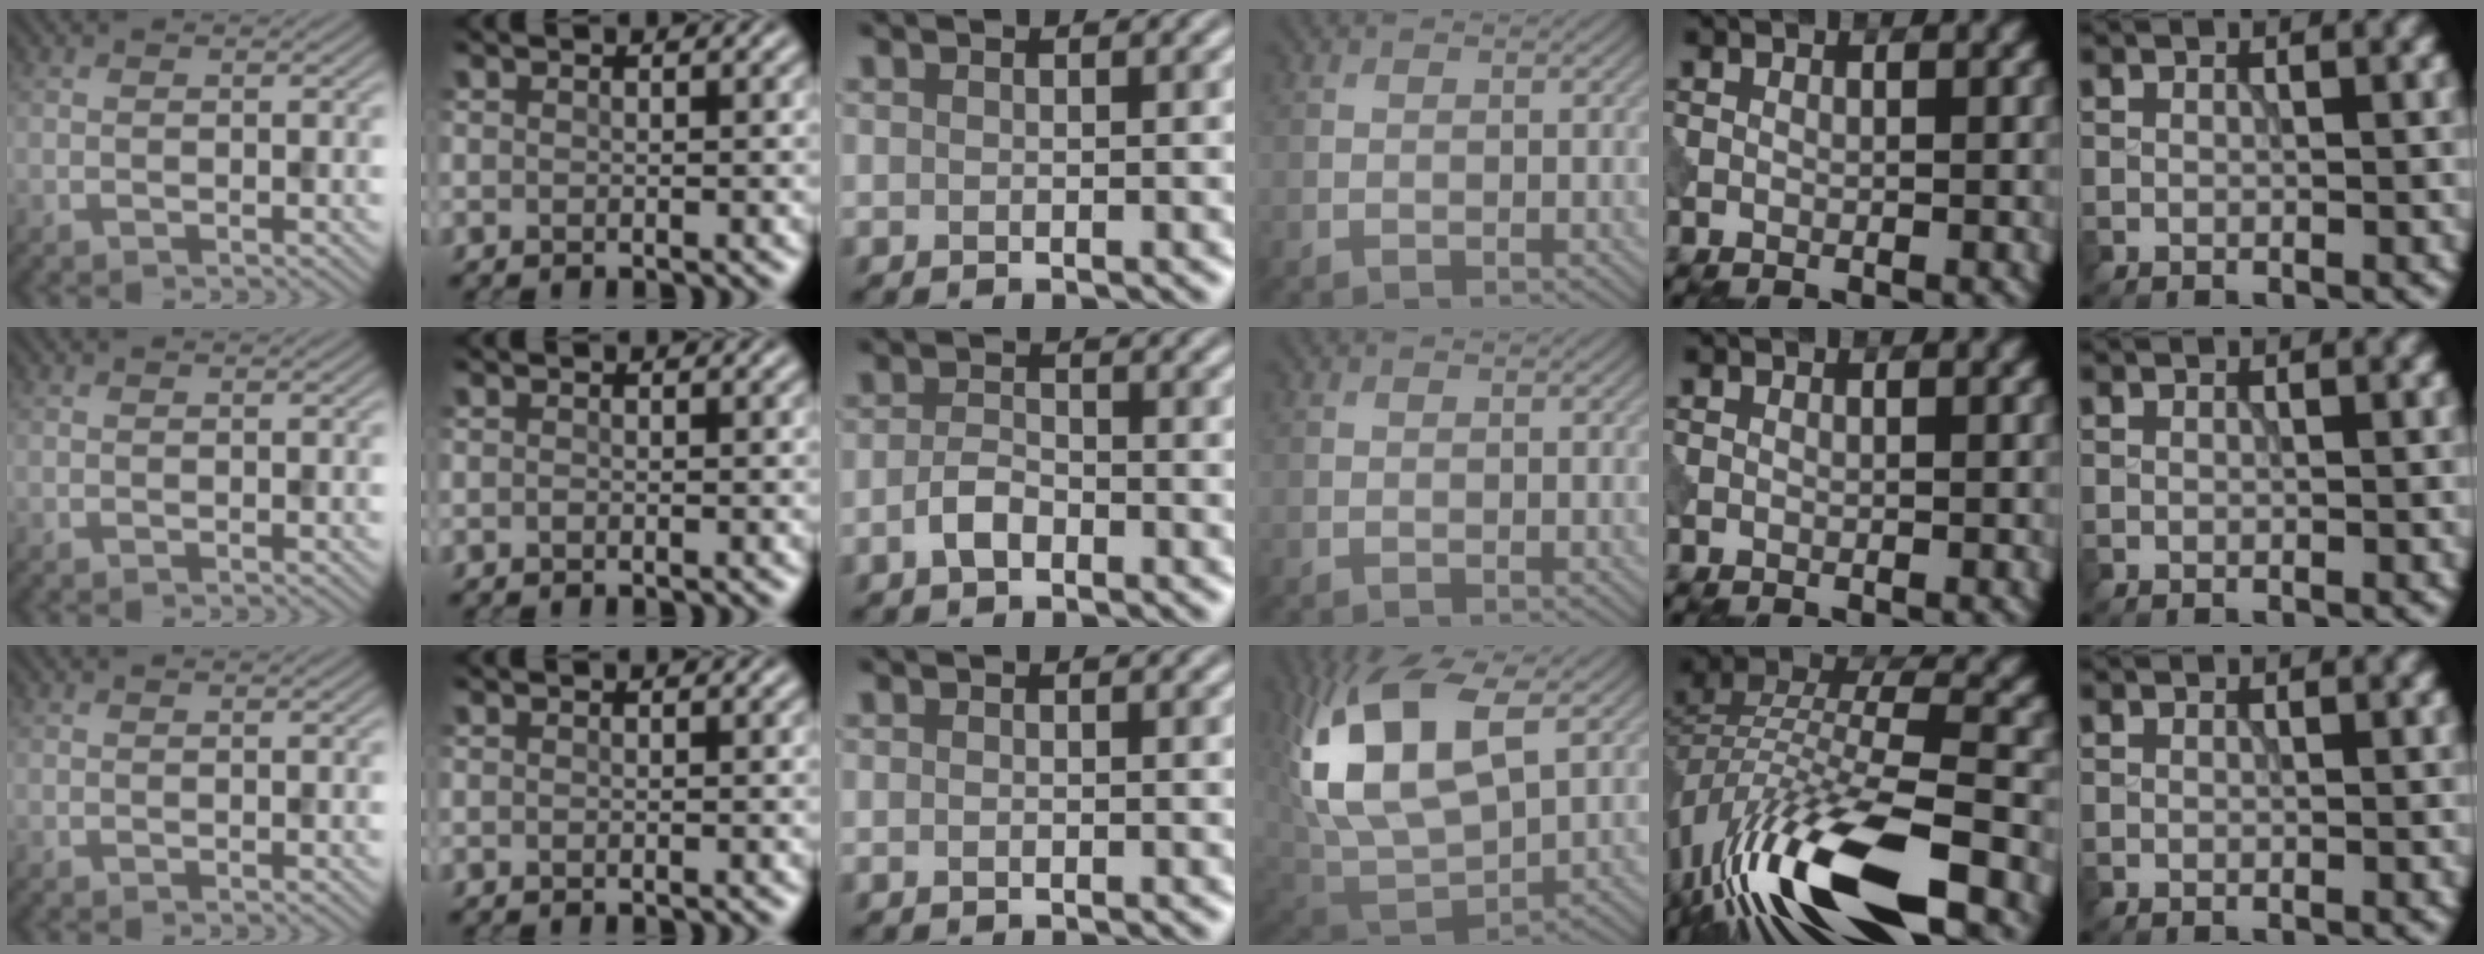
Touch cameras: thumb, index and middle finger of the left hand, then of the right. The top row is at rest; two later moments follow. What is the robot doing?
{"motion": "extract", "object": "peg toy"}